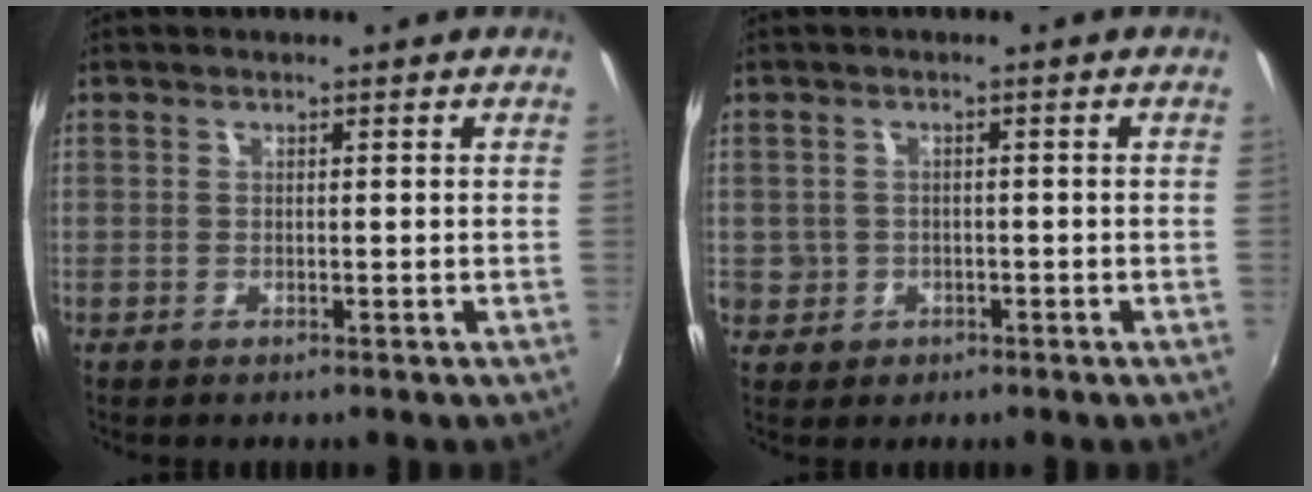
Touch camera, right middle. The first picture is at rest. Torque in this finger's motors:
{"motor_torque": [0.31, -0.30, 0.00, 0.00]}